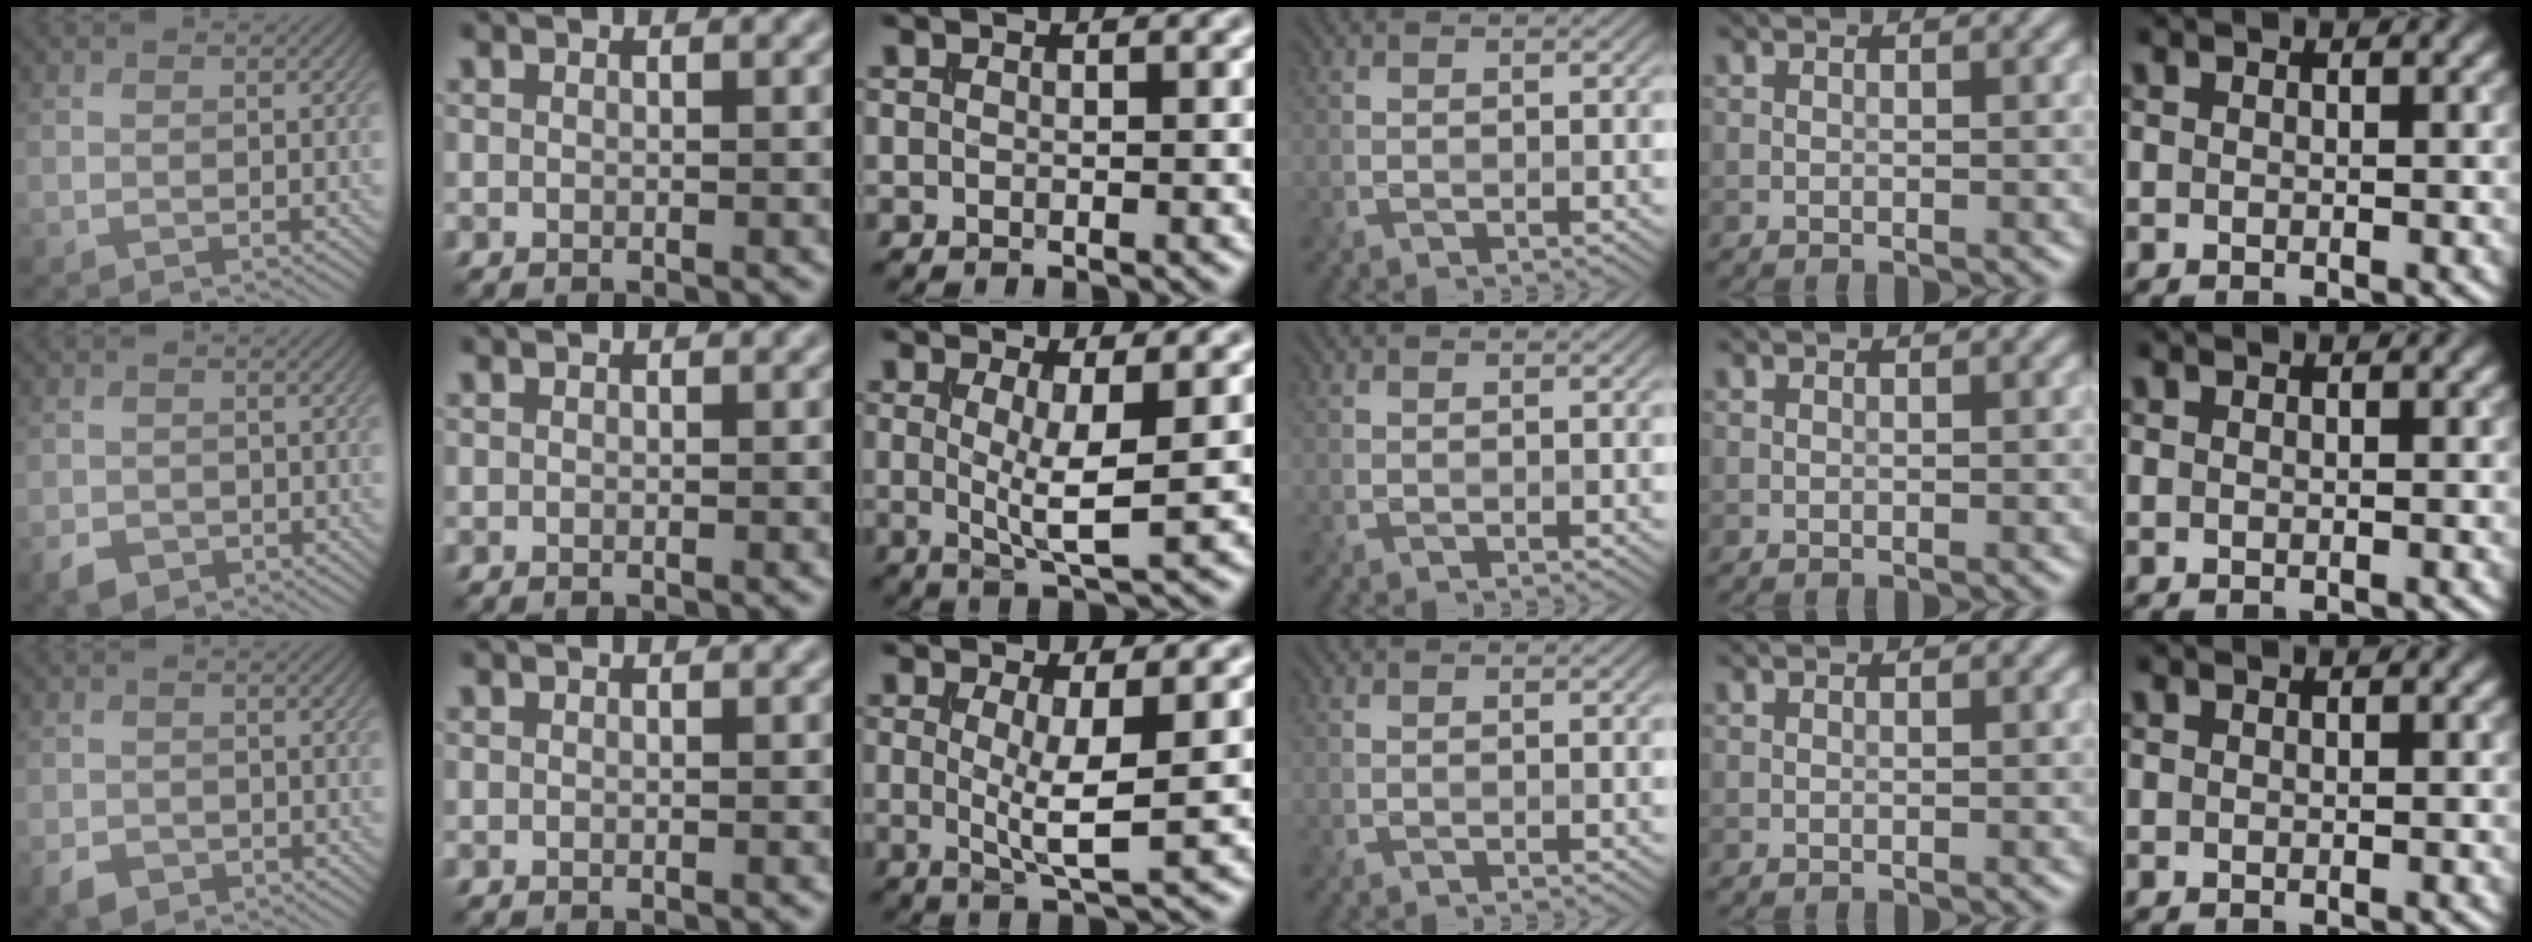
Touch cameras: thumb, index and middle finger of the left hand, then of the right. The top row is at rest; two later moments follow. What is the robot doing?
{"motion": "extract", "object": "file holder"}